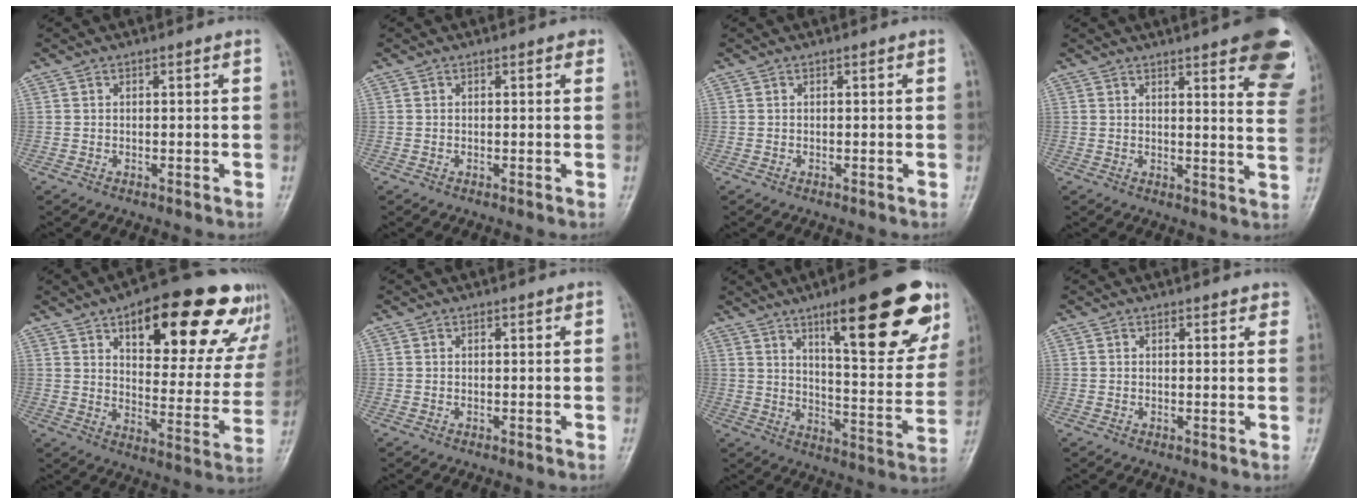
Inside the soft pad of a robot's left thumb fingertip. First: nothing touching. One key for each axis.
{"total": 0.7, "fx": 0.4, "fy": 0.3, "fz": 0.4, "tx": -0.002, "ty": 0.000, "tz": 0.000}
{"total": 0.0}
{"total": 17.8, "fx": 10.6, "fy": 4.3, "fz": 13.6, "tx": -0.145, "ty": -0.039, "tz": 0.112}
{"total": 26.5, "fx": 15.1, "fy": 11.0, "fz": 18.8, "tx": -0.199, "ty": -0.031, "tz": 0.211}
{"total": 0.0}
{"total": 23.8, "fx": 13.1, "fy": 6.4, "fz": 18.8, "tx": -0.218, "ty": -0.048, "tz": 0.190}
{"total": 2.2, "fx": 1.7, "fy": 0.9, "fz": 1.0, "tx": 0.007, "ty": -0.002, "tz": 0.016}